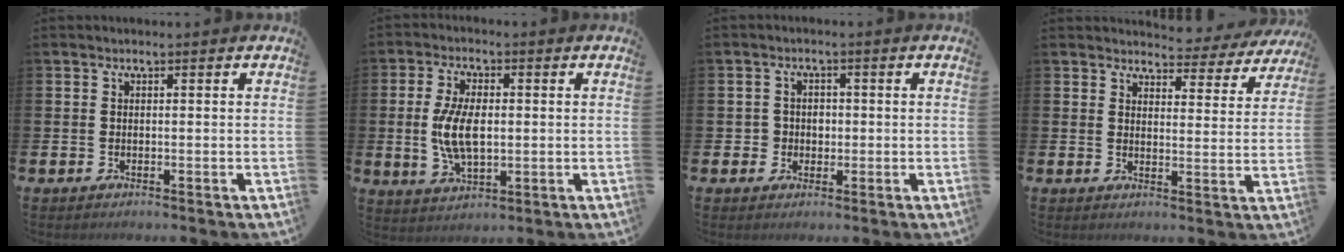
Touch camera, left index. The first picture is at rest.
{"total": 7.6, "force": [0.3, 3.9, 6.6], "torque": [-0.144, 0.005, 0.001]}
{"total": 2.3, "force": [-0.1, 2.3, 0.3], "torque": [-0.008, 0.007, -0.008]}
{"total": 3.6, "force": [3.5, 1.1, 0.1], "torque": [-0.003, -0.031, 0.055]}